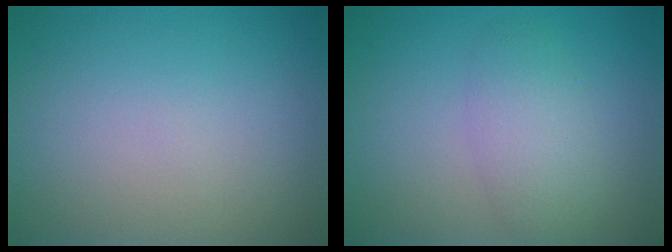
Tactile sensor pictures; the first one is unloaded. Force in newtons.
{"total": 3.2, "press": 3.2, "slide": 0.1}